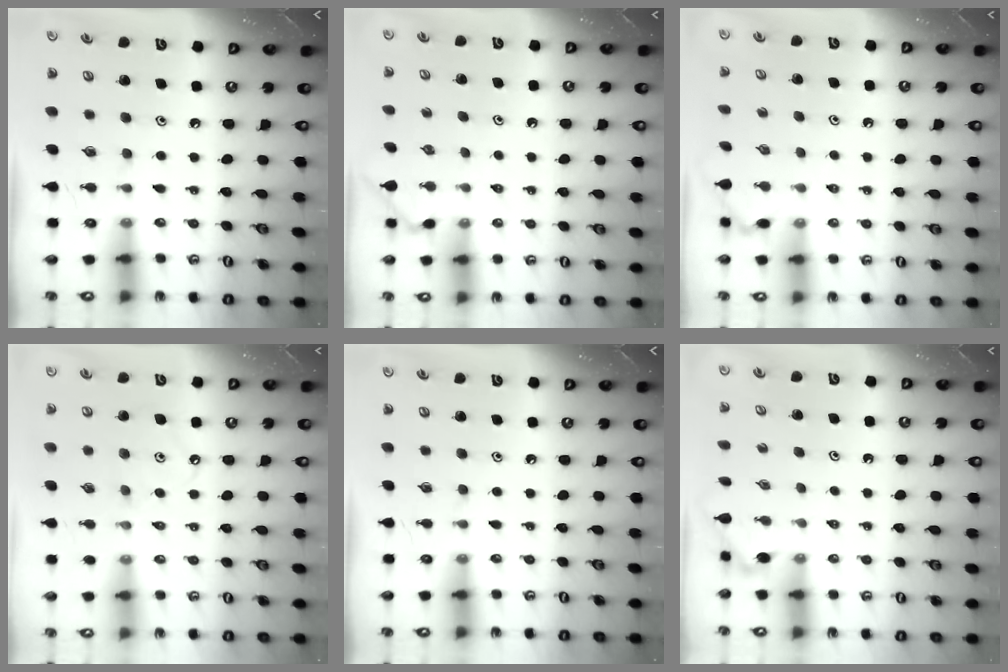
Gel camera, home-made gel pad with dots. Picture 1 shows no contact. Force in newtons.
{"total": 2.3, "press": 2.3, "slide": 0.4}
{"total": 3.3, "press": 3.2, "slide": 0.6}
{"total": 5.6, "press": 5.6, "slide": 0.7}
{"total": 0.0}
{"total": 1.1, "press": 1.1, "slide": 0.3}